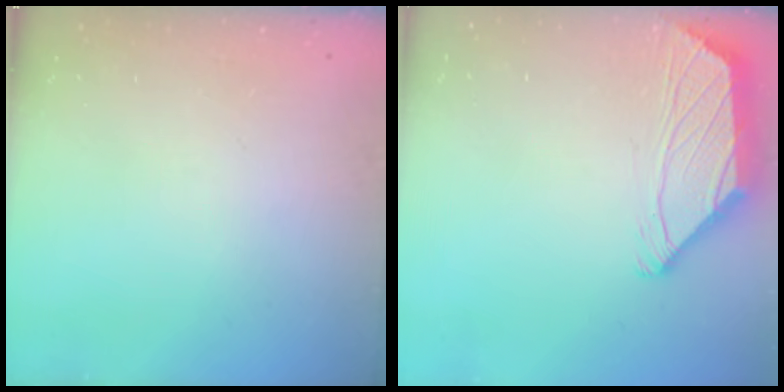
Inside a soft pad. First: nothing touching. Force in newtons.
{"total": 2.0, "press": 1.8, "slide": 0.8}